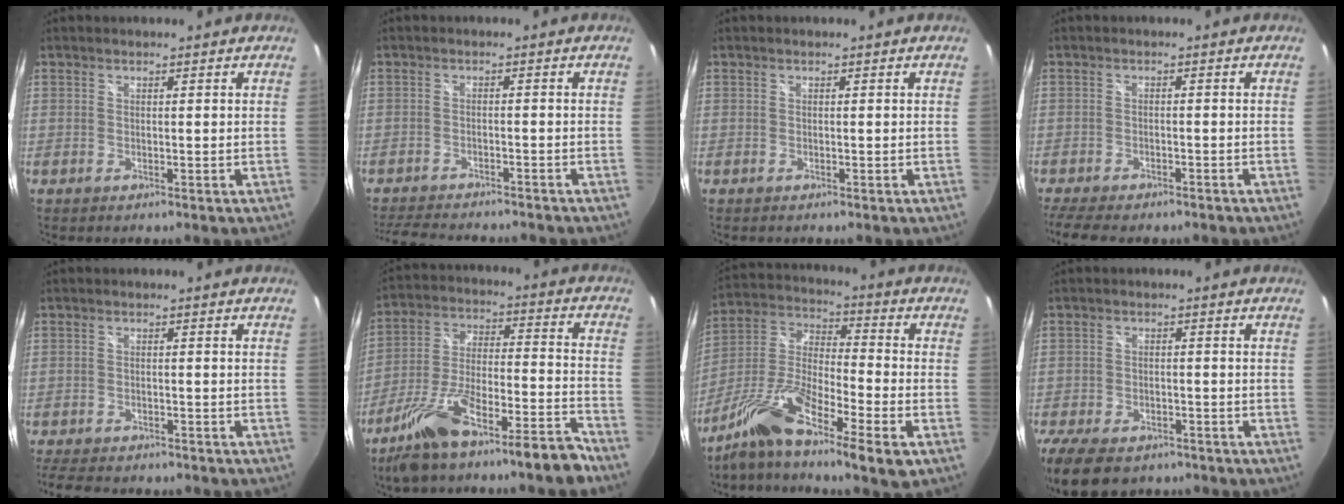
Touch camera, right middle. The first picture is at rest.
{"total": 10.3, "force": [-9.3, 2.2, 3.8], "torque": [-0.092, -0.013, -0.141]}
{"total": 0.0}
{"total": 9.8, "force": [-8.1, 3.1, 4.6], "torque": [-0.109, -0.028, -0.128]}
{"total": 10.5, "force": [-9.0, 3.4, 4.2], "torque": [-0.100, -0.018, -0.134]}
{"total": 16.4, "force": [-12.7, 2.3, 10.1], "torque": [-0.176, 0.007, -0.212]}
{"total": 15.6, "force": [-9.6, 2.1, 12.1], "torque": [-0.243, -0.020, -0.191]}
{"total": 13.4, "force": [-9.8, 6.7, 6.4], "torque": [-0.158, -0.024, -0.159]}